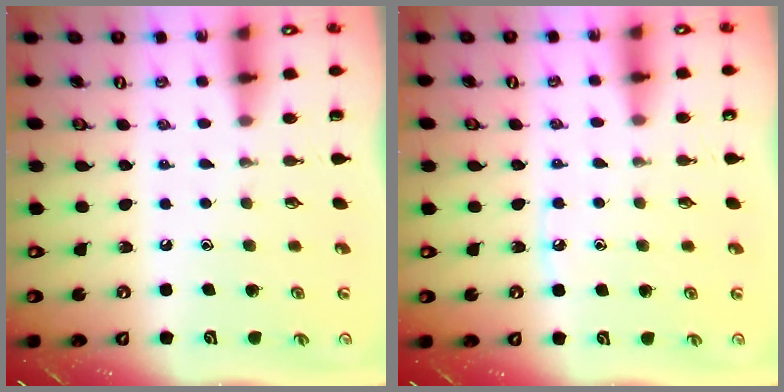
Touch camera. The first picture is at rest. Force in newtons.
{"total": 3.1, "press": 3.0, "slide": 0.5}